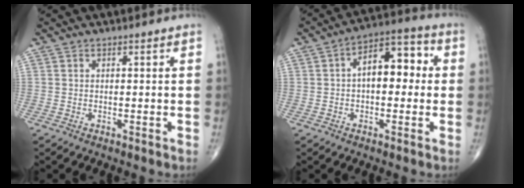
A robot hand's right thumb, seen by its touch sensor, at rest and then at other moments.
{"total": 10.7, "force": [0.9, 6.0, 8.8], "torque": [-0.105, 0.035, 0.002]}